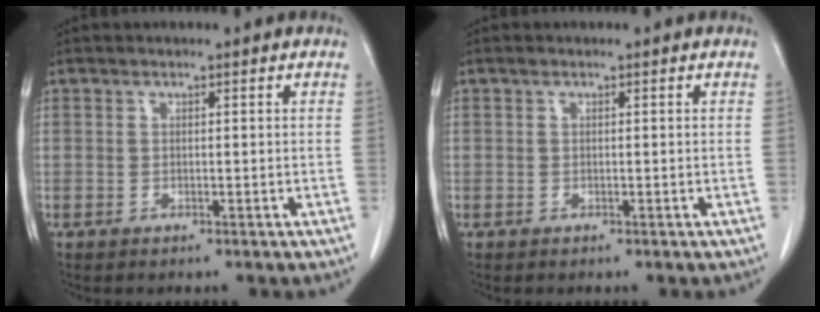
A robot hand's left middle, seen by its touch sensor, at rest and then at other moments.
{"total": 0.0}